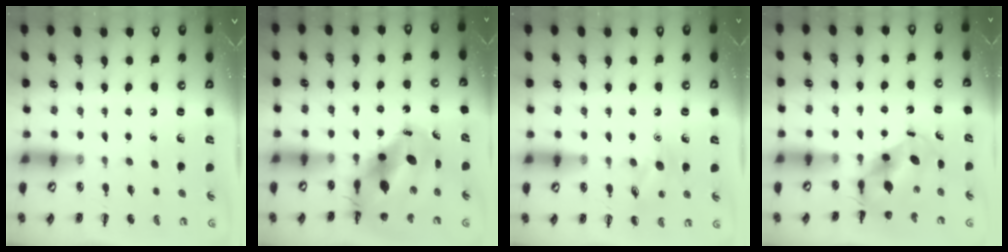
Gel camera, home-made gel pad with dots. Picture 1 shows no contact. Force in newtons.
{"total": 13.6, "press": 12.9, "slide": 4.1}
{"total": 9.5, "press": 9.5, "slide": 0.9}
{"total": 5.6, "press": 5.5, "slide": 1.3}